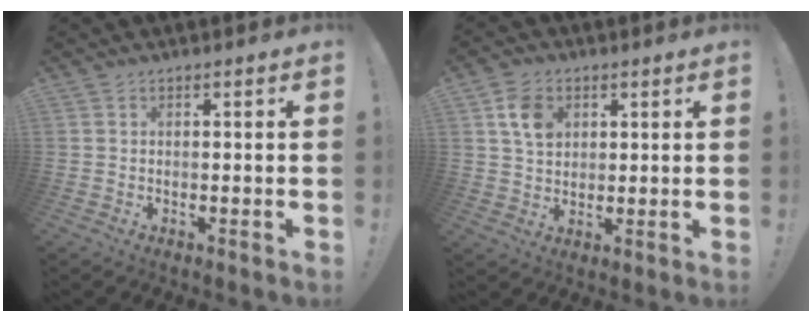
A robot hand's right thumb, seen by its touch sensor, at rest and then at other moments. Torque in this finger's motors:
{"motor_torque": [0.12, 0.19, 0.04, 0.26, 0.19]}